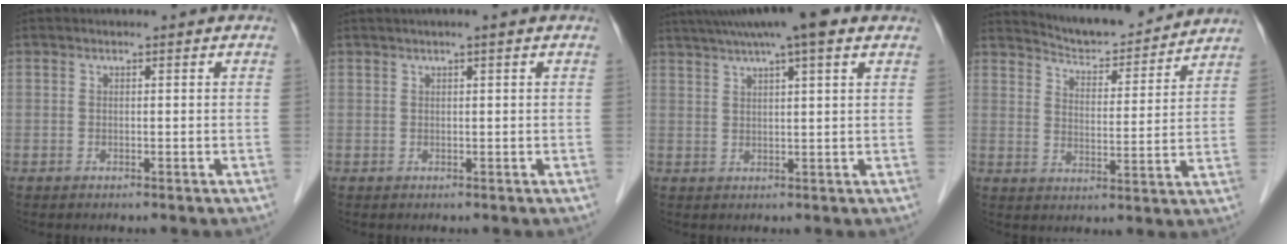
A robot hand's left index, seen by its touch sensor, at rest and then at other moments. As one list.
[{"total": 1.4, "force": [0.8, -0.3, 1.1], "torque": [-0.024, 0.004, 0.016]}, {"total": 12.0, "force": [8.7, 1.0, 8.2], "torque": [-0.136, 0.042, 0.126]}, {"total": 12.4, "force": [12.0, 1.2, 2.8], "torque": [-0.047, 0.003, 0.175]}]